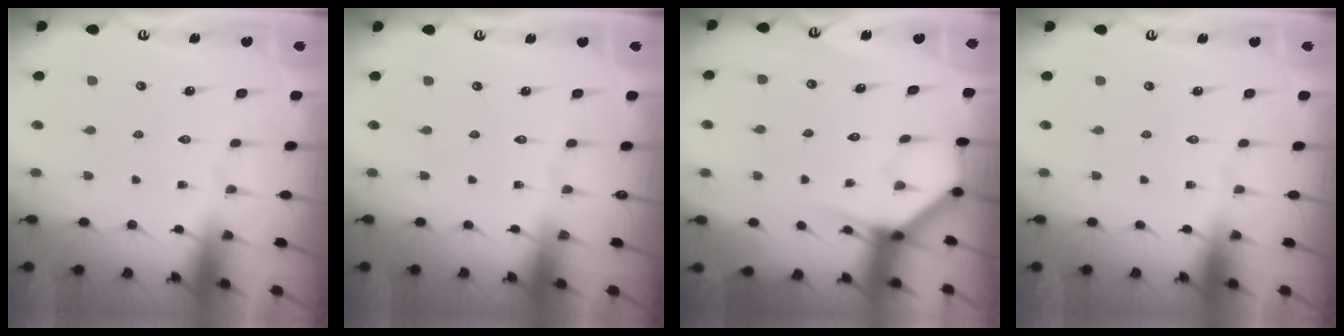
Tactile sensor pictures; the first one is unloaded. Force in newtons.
{"total": 0.0}
{"total": 3.6, "press": 3.6, "slide": 0.3}
{"total": 0.0}